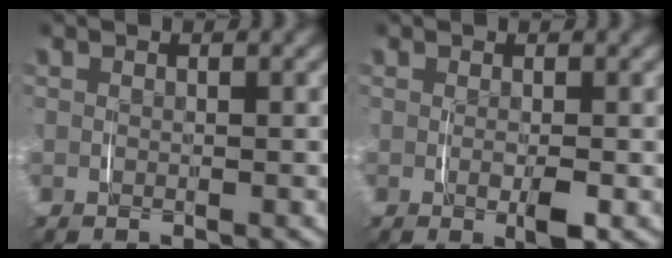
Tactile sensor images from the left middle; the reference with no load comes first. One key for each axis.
{"total": 1.8, "fx": -0.4, "fy": 0.4, "fz": 1.7, "tx": -0.029, "ty": -0.006, "tz": -0.004}